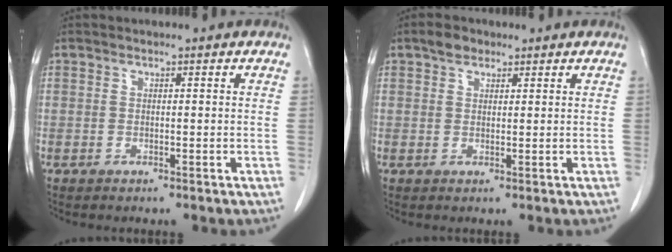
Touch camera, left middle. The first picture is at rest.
{"total": 2.3, "force": [1.6, 1.3, 0.9], "torque": [-0.018, 0.006, 0.026]}